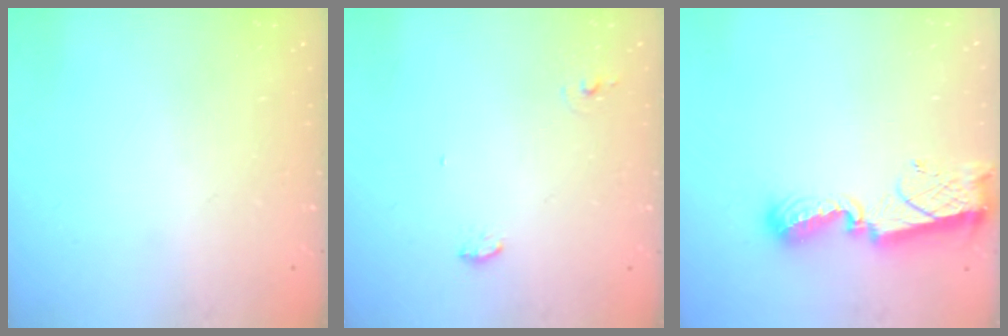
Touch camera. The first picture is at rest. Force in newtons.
{"total": 5.1, "press": 4.5, "slide": 2.4}
{"total": 9.4, "press": 9.4, "slide": 0.8}